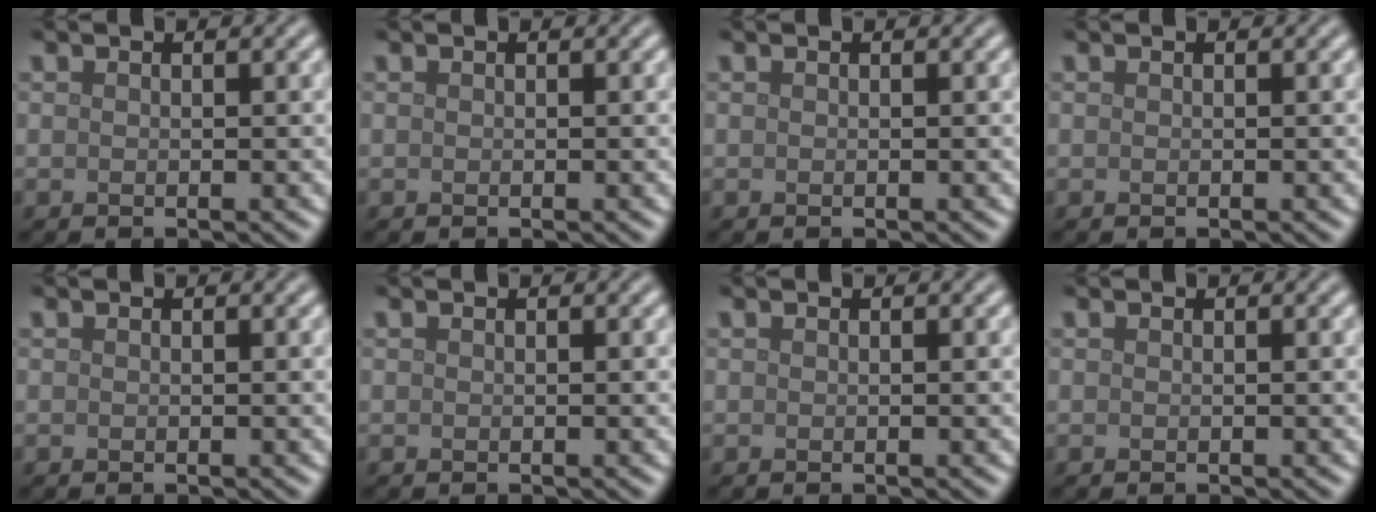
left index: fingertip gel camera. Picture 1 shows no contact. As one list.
[{"total": 0.0}, {"total": 0.0}, {"total": 0.0}, {"total": 0.0}, {"total": 0.0}, {"total": 0.0}, {"total": 0.0}]